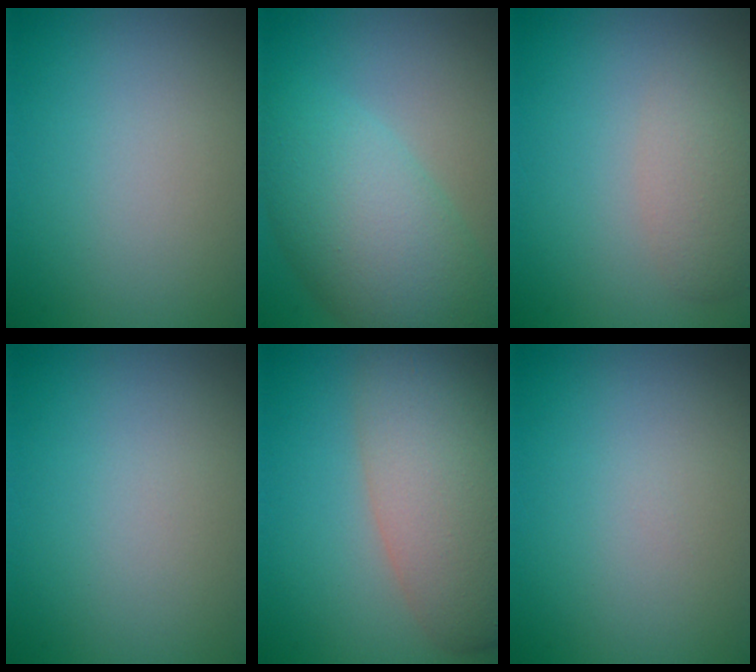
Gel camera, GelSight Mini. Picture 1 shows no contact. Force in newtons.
{"total": 8.2, "press": 8.2, "slide": 0.3}
{"total": 2.3, "press": 2.3, "slide": 0.1}
{"total": 0.0}
{"total": 9.3, "press": 9.3, "slide": 0.7}
{"total": 0.0}